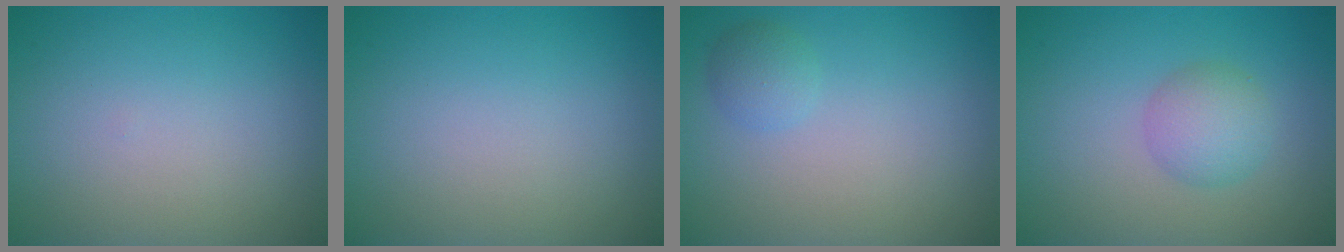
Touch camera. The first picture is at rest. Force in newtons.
{"total": 0.0}
{"total": 1.5, "press": 1.5, "slide": 0.1}
{"total": 2.9, "press": 2.9, "slide": 0.0}